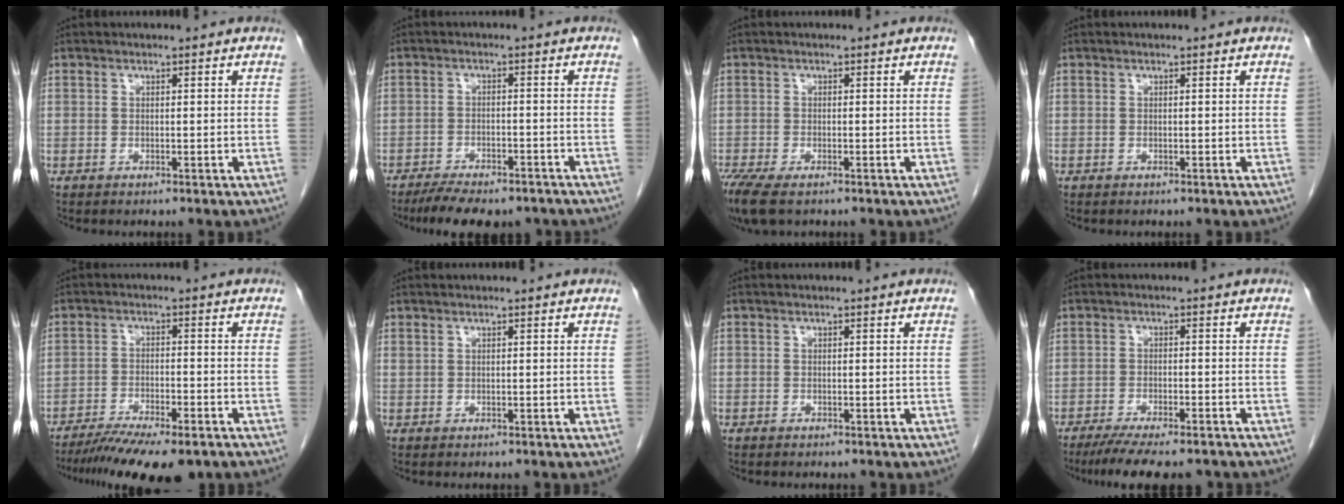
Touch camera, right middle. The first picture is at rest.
{"total": 11.1, "force": [-9.2, 3.6, 5.0], "torque": [-0.071, 0.003, -0.130]}
{"total": 7.2, "force": [-5.1, 2.6, 4.4], "torque": [-0.090, -0.020, -0.088]}
{"total": 0.0}
{"total": 13.0, "force": [-10.2, 2.6, 7.7], "torque": [-0.119, -0.021, -0.156]}
{"total": 0.0}
{"total": 0.5, "force": [-0.4, 0.4, 0.0], "torque": [-0.007, 0.003, -0.009]}
{"total": 11.4, "force": [-9.5, 2.2, 5.8], "torque": [-0.084, -0.014, -0.138]}